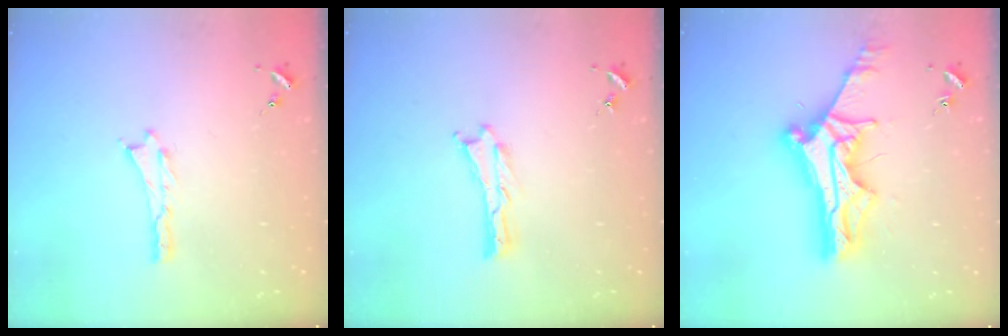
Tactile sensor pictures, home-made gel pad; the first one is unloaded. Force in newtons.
{"total": 0.0}
{"total": 12.6, "press": 12.6, "slide": 1.0}